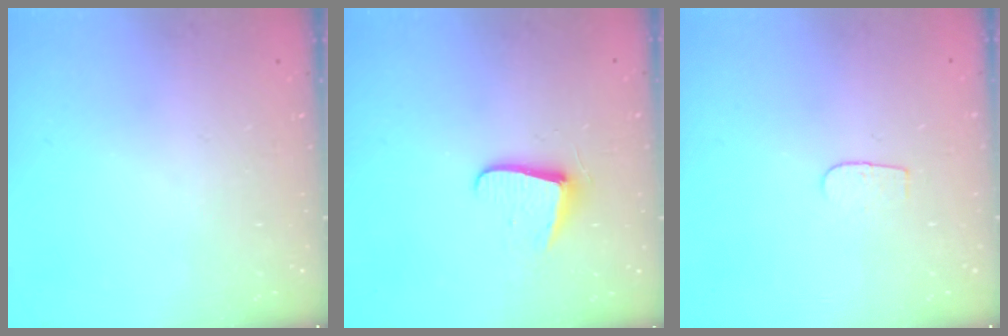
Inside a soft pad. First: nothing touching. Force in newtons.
{"total": 7.2, "press": 7.2, "slide": 0.5}
{"total": 3.7, "press": 3.7, "slide": 0.4}